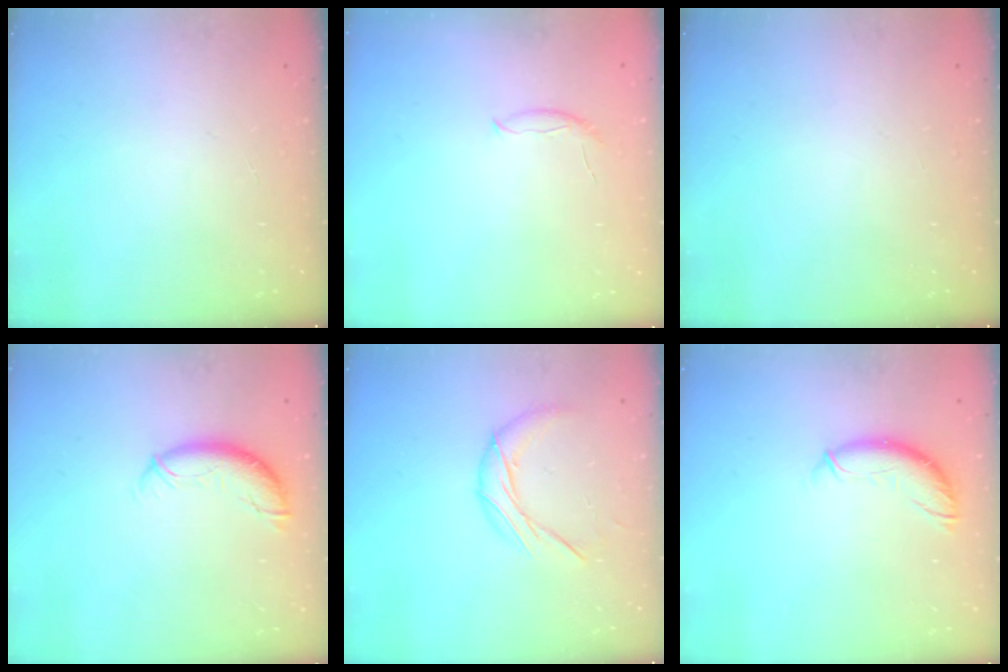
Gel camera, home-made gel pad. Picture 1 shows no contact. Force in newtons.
{"total": 6.7, "press": 6.7, "slide": 0.8}
{"total": 0.0}
{"total": 9.4, "press": 9.3, "slide": 1.7}
{"total": 9.2, "press": 9.2, "slide": 0.4}
{"total": 11.1, "press": 11.1, "slide": 0.9}